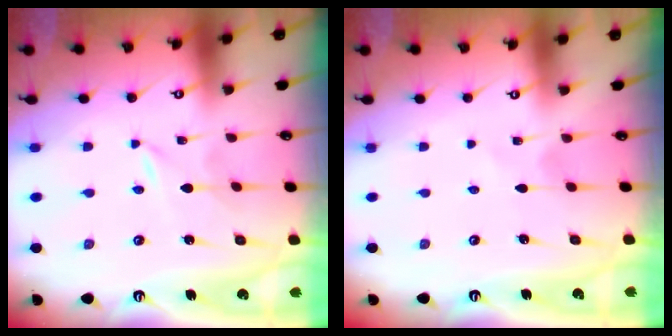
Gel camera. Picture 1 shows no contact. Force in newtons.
{"total": 0.7, "press": 0.7, "slide": 0.1}